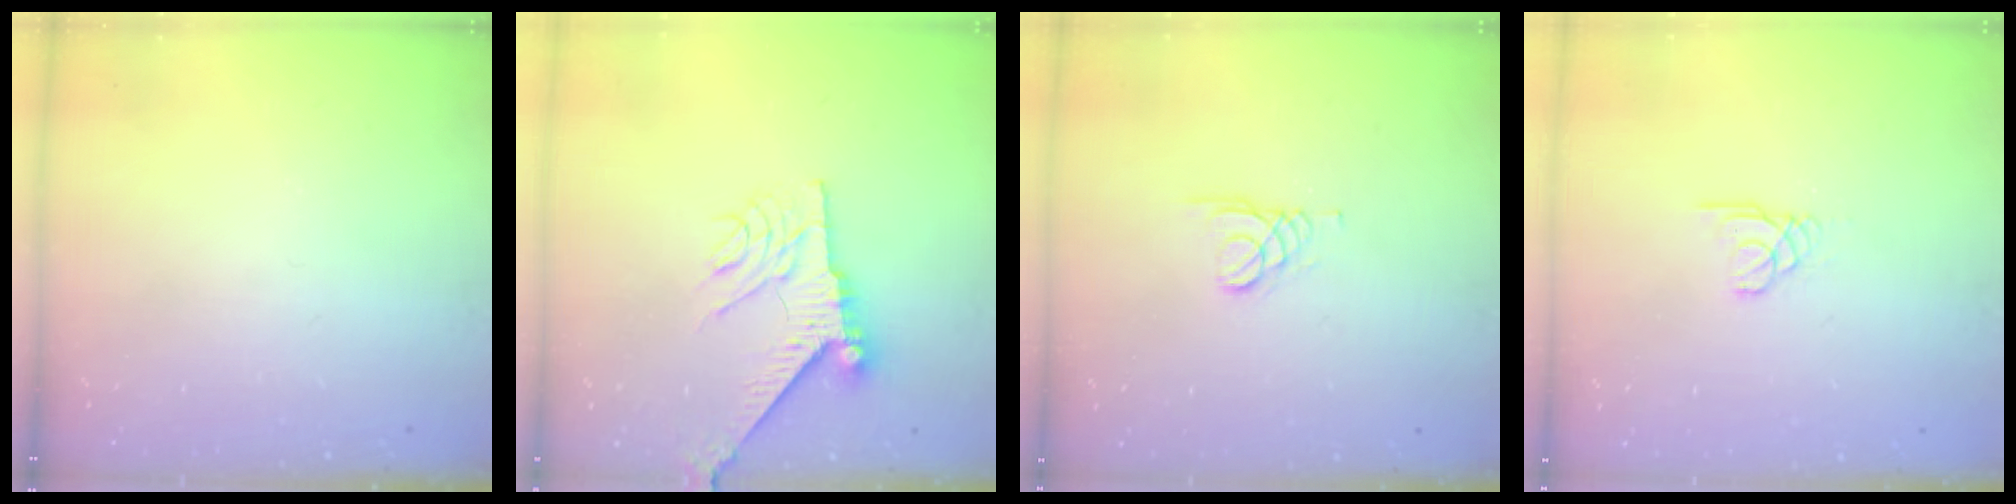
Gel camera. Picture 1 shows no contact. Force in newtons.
{"total": 8.9, "press": 8.9, "slide": 0.9}
{"total": 1.4, "press": 1.4, "slide": 0.2}
{"total": 1.7, "press": 1.7, "slide": 0.2}